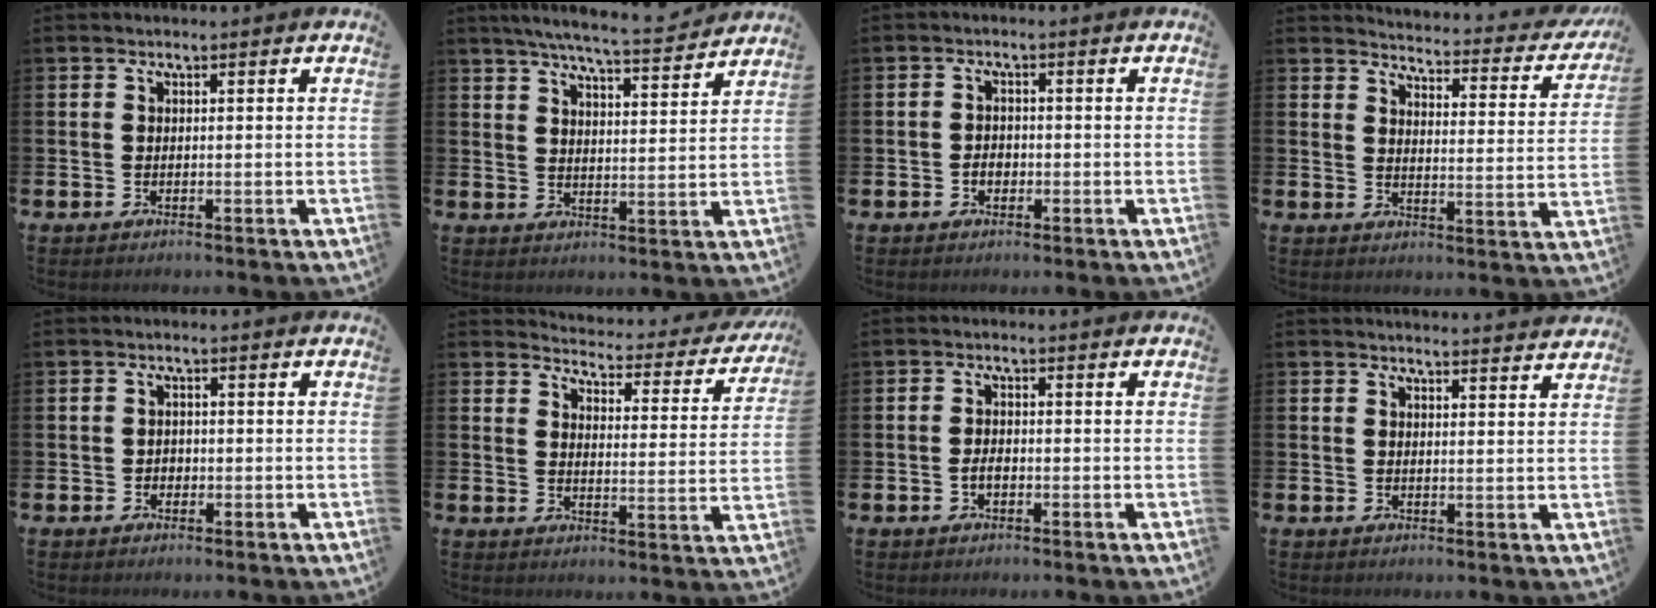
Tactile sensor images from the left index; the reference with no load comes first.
{"total": 6.7, "force": [6.4, -0.1, 2.2], "torque": [-0.049, -0.040, 0.108]}
{"total": 1.8, "force": [-0.6, 1.4, 1.0], "torque": [-0.007, 0.001, -0.017]}
{"total": 3.1, "force": [3.0, 0.6, 0.6], "torque": [-0.024, -0.036, 0.042]}
{"total": 1.2, "force": [-0.3, 1.1, 0.3], "torque": [0.005, 0.001, -0.011]}
{"total": 3.4, "force": [3.2, 0.9, 0.8], "torque": [-0.028, -0.034, 0.046]}
{"total": 1.6, "force": [-0.5, 0.9, 1.2], "torque": [-0.017, 0.001, -0.011]}
{"total": 2.8, "force": [2.8, -0.2, -0.2], "torque": [0.009, -0.024, 0.048]}